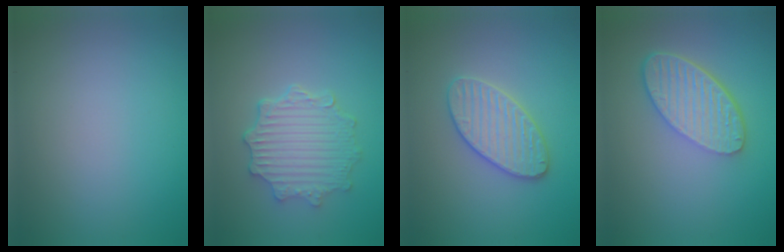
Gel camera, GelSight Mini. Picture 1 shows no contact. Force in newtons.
{"total": 4.8, "press": 3.9, "slide": 2.8}
{"total": 3.5, "press": 3.5, "slide": 0.6}
{"total": 5.7, "press": 4.4, "slide": 3.7}